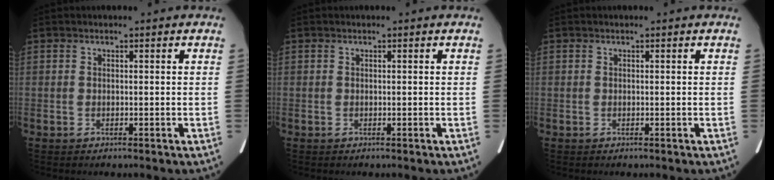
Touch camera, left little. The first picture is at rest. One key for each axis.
{"total": 0.0}
{"total": 0.0}